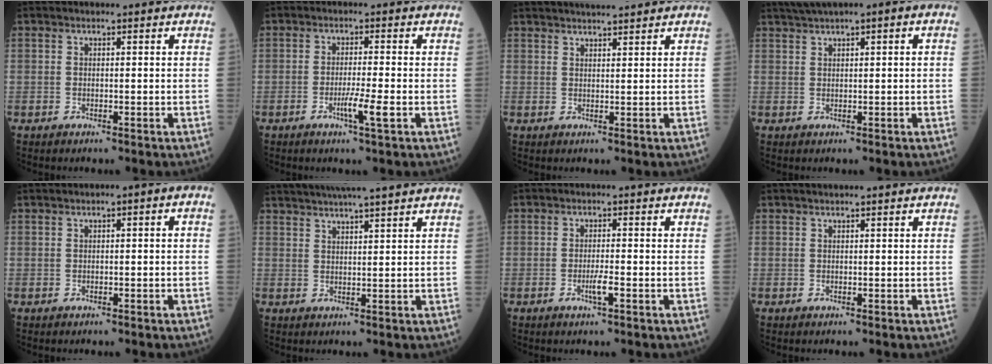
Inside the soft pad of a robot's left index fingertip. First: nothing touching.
{"total": 3.8, "force": [-1.7, -0.4, 3.4], "torque": [-0.063, -0.009, -0.030]}
{"total": 6.5, "force": [6.0, 0.4, 2.7], "torque": [-0.042, 0.028, 0.089]}
{"total": 4.3, "force": [2.4, 0.5, 3.5], "torque": [-0.068, 0.025, 0.045]}
{"total": 1.7, "force": [0.1, 0.6, 1.6], "torque": [-0.022, 0.013, 0.002]}
{"total": 12.2, "force": [10.7, 0.2, 5.8], "torque": [-0.100, 0.030, 0.154]}
{"total": 2.1, "force": [-1.1, 0.0, 1.8], "torque": [-0.035, -0.004, -0.019]}
{"total": 1.4, "force": [1.2, -0.2, 0.6], "torque": [-0.008, 0.016, 0.025]}